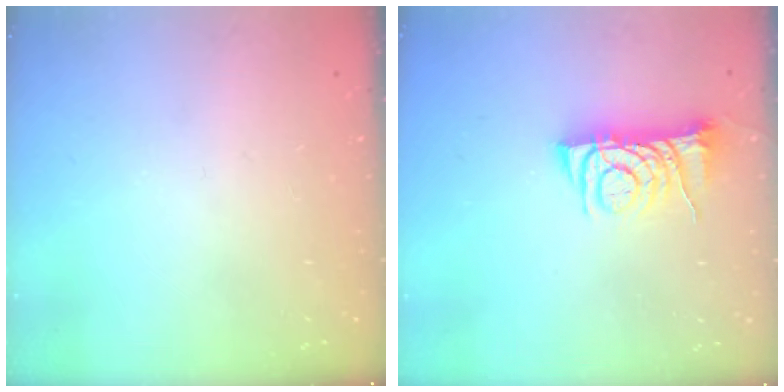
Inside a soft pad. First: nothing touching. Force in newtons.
{"total": 7.8, "press": 7.7, "slide": 1.0}